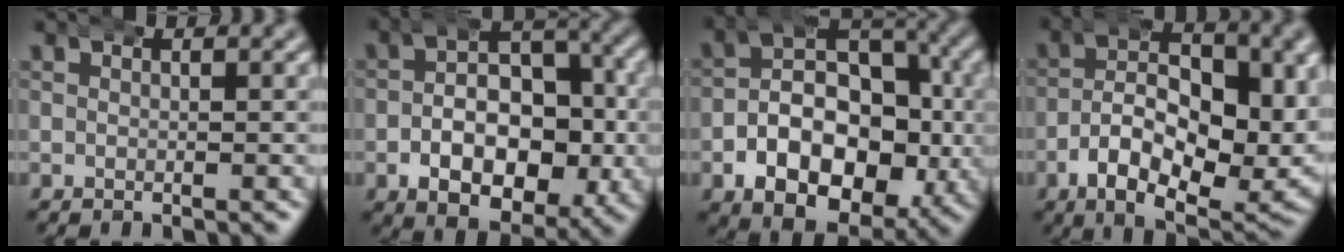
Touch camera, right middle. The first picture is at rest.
{"total": 9.1, "force": [-2.0, 6.0, 6.5], "torque": [-0.087, -0.009, -0.036]}
{"total": 12.0, "force": [-2.1, 9.1, 7.6], "torque": [-0.129, -0.025, -0.035]}
{"total": 11.8, "force": [-1.5, 6.5, 9.7], "torque": [-0.145, -0.029, -0.020]}